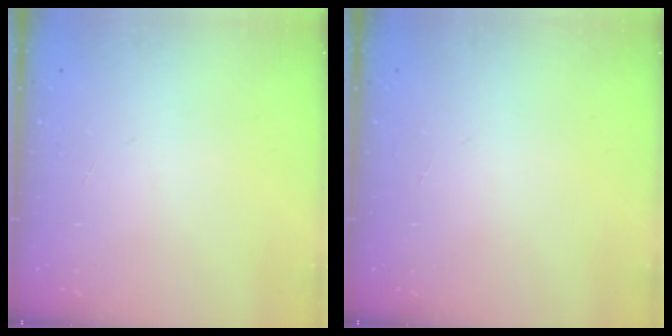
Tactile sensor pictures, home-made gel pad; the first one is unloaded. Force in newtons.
{"total": 0.0}